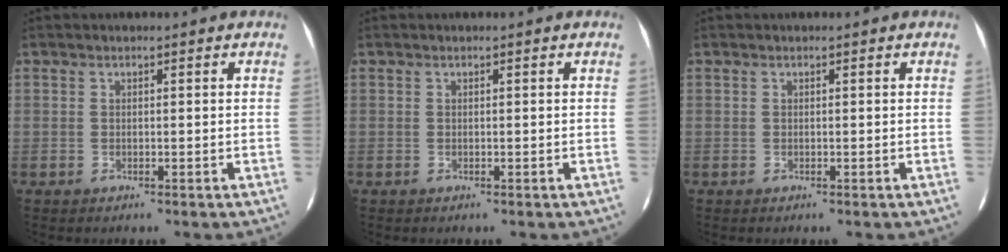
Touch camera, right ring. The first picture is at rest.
{"total": 0.0}
{"total": 0.0}